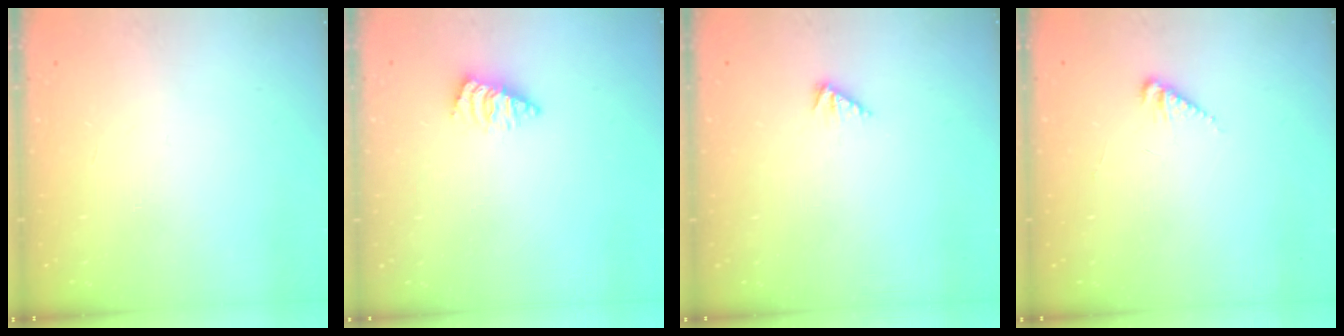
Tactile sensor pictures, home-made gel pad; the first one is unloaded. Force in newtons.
{"total": 1.4, "press": 1.3, "slide": 0.2}
{"total": 1.9, "press": 1.9, "slide": 0.4}
{"total": 2.7, "press": 2.6, "slide": 0.4}